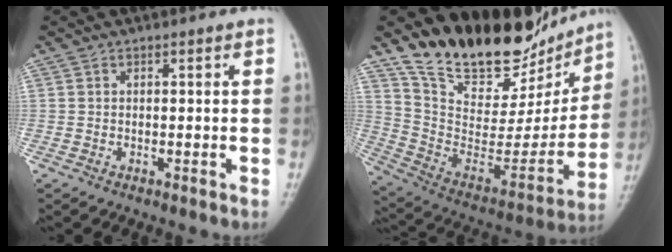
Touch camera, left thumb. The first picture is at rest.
{"total": 23.8, "force": [19.2, 9.7, 10.2], "torque": [-0.130, -0.093, 0.314]}